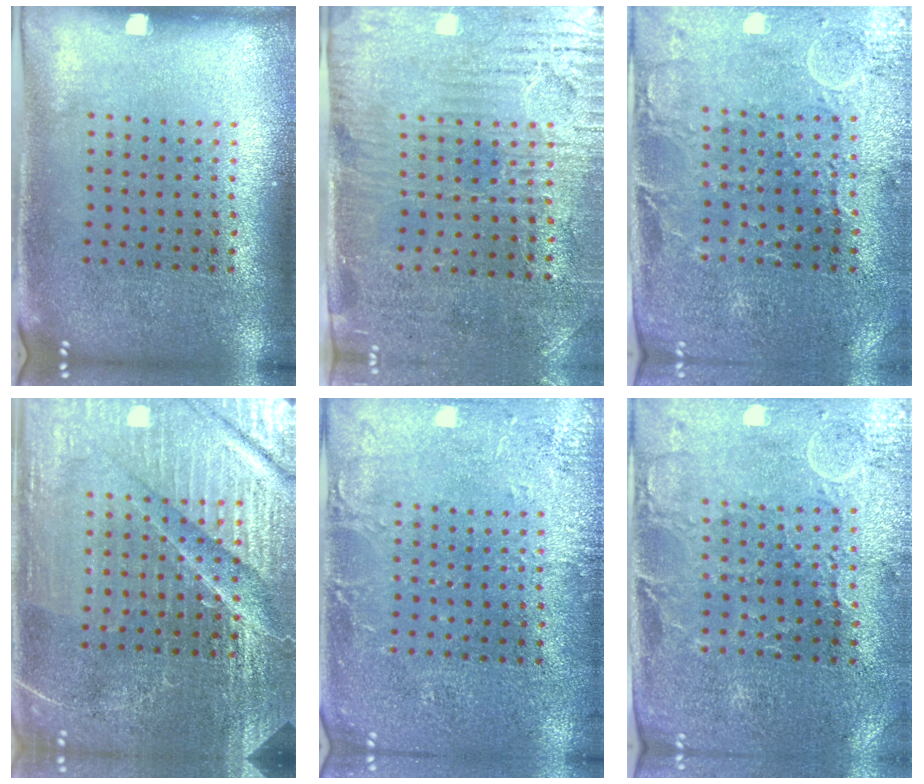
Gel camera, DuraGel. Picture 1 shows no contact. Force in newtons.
{"total": 3.4, "press": 3.1, "slide": 1.5}
{"total": 0.7, "press": 0.5, "slide": 0.4}
{"total": 5.5, "press": 5.1, "slide": 2.1}
{"total": 2.8, "press": 2.8, "slide": 0.4}
{"total": 0.7, "press": 0.5, "slide": 0.4}